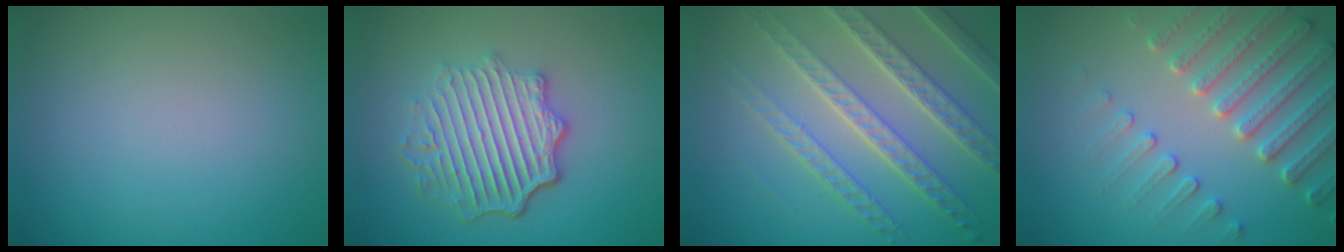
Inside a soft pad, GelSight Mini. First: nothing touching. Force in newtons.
{"total": 6.1, "press": 4.6, "slide": 4.0}
{"total": 7.2, "press": 5.5, "slide": 4.7}
{"total": 4.8, "press": 4.5, "slide": 1.7}